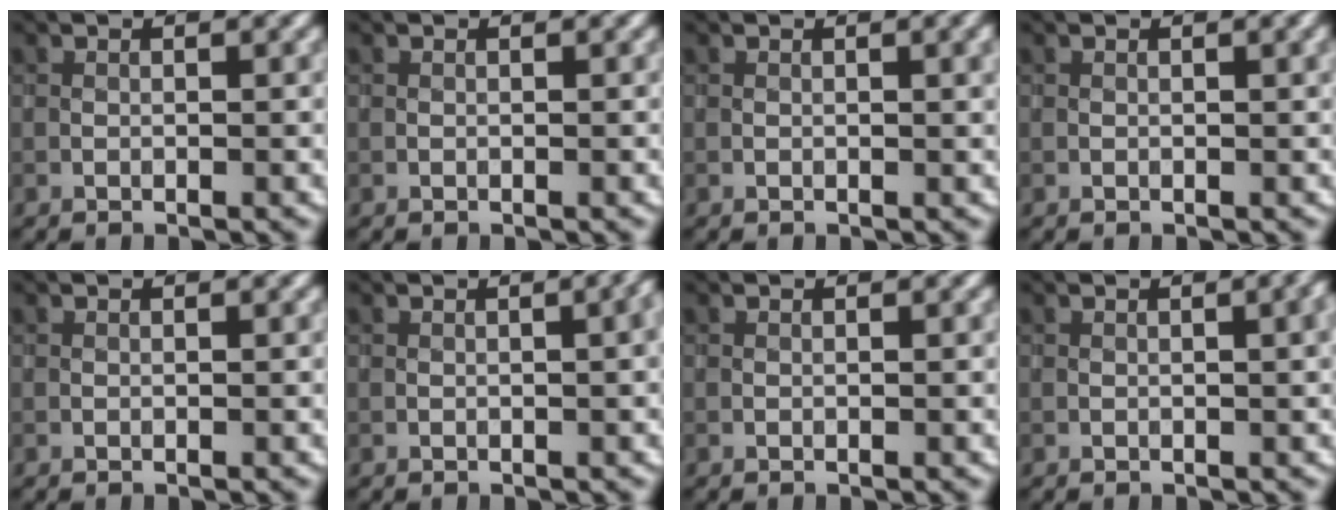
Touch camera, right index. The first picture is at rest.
{"total": 0.0}
{"total": 1.5, "force": [0.4, 0.3, 1.4], "torque": [-0.019, 0.002, 0.004]}
{"total": 0.8, "force": [0.2, 0.1, 0.8], "torque": [-0.012, 0.003, 0.003]}
{"total": 0.0}
{"total": 2.4, "force": [0.2, 0.8, 2.2], "torque": [-0.015, 0.008, 0.004]}
{"total": 0.0}
{"total": 2.2, "force": [0.3, 0.6, 2.1], "torque": [-0.021, 0.005, 0.003]}